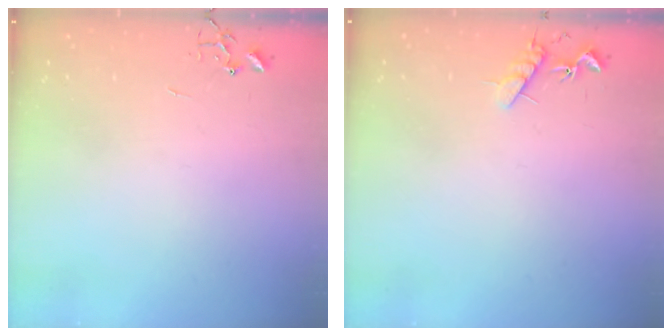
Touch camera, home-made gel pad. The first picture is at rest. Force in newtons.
{"total": 7.0, "press": 6.9, "slide": 0.6}